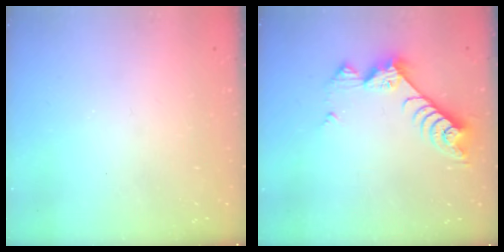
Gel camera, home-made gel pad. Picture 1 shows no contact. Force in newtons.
{"total": 8.4, "press": 8.3, "slide": 0.4}